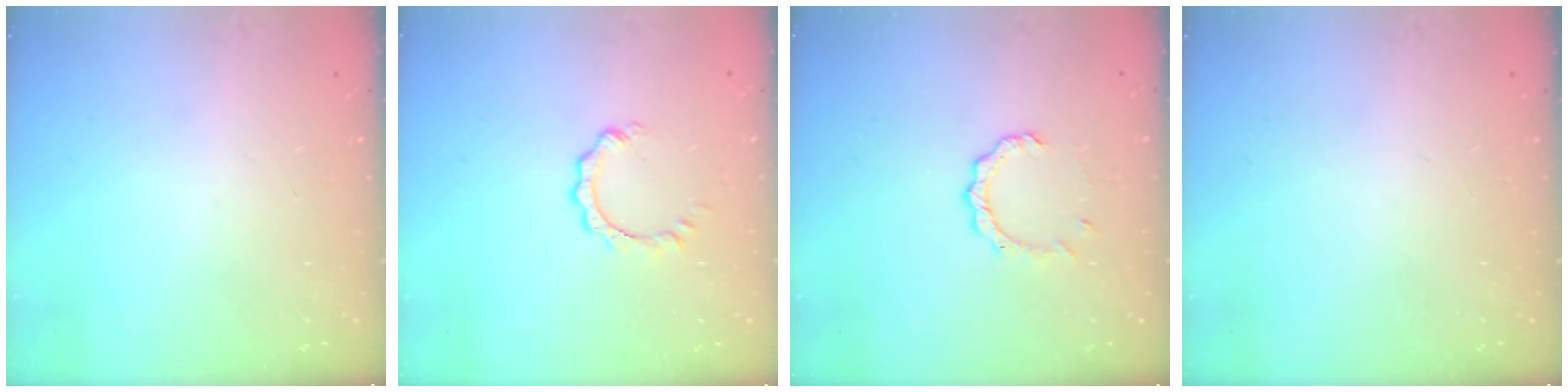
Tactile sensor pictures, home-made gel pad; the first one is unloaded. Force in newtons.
{"total": 2.9, "press": 2.8, "slide": 0.3}
{"total": 3.8, "press": 3.7, "slide": 0.4}
{"total": 0.0}